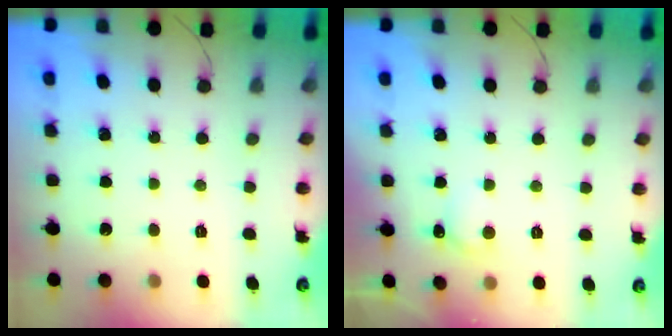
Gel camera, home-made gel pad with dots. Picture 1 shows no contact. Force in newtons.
{"total": 5.7, "press": 5.5, "slide": 1.7}